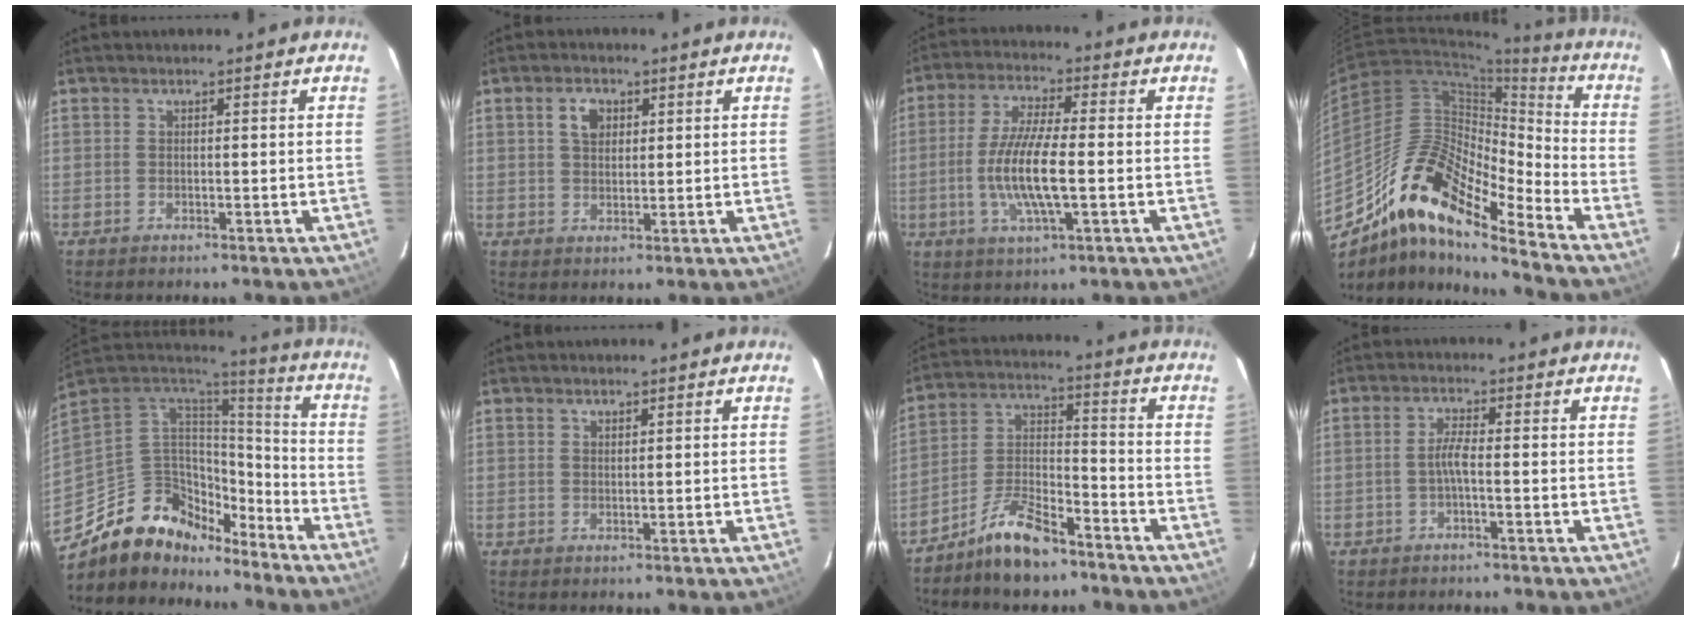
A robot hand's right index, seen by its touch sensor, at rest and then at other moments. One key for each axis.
{"total": 4.0, "fx": 1.5, "fy": 2.8, "fz": 2.5, "tx": -0.041, "ty": 0.011, "tz": 0.029}
{"total": 11.2, "fx": -1.8, "fy": 2.4, "fz": 10.7, "tx": -0.214, "ty": -0.007, "tz": -0.037}
{"total": 16.8, "fx": -12.6, "fy": 3.8, "fz": 10.4, "tx": -0.171, "ty": 0.003, "tz": -0.250}
{"total": 17.7, "fx": -12.9, "fy": 10.1, "fz": 6.5, "tx": -0.147, "ty": 0.030, "tz": -0.218}
{"total": 0.8, "fx": 0.6, "fy": 0.4, "fz": 0.2, "tx": -0.003, "ty": 0.002, "tz": 0.012}
{"total": 11.0, "fx": -8.3, "fy": 3.9, "fz": 6.0, "tx": -0.129, "ty": 0.021, "tz": -0.155}
{"total": 2.4, "fx": -0.9, "fy": 0.1, "fz": 2.2, "tx": -0.045, "ty": 0.004, "tz": -0.019}